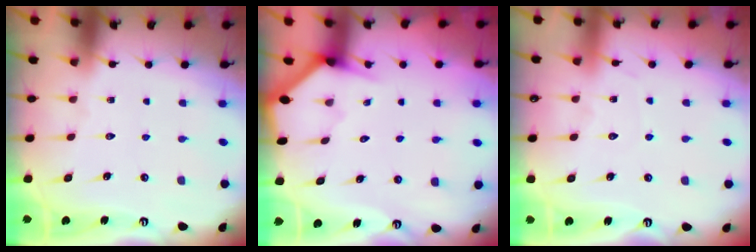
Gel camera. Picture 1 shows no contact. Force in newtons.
{"total": 2.9, "press": 2.9, "slide": 0.2}
{"total": 3.7, "press": 3.7, "slide": 0.6}